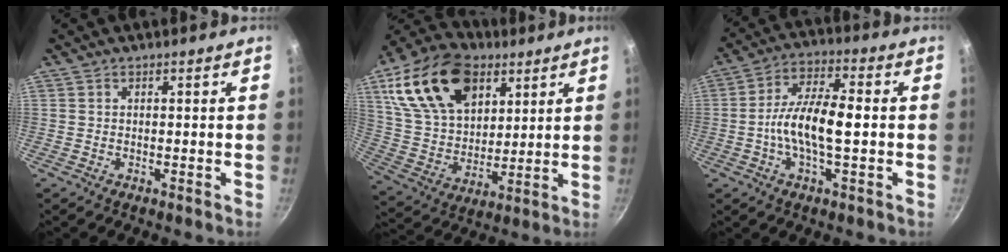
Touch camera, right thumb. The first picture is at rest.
{"total": 23.3, "force": [10.4, 14.7, 14.8], "torque": [-0.240, -0.024, 0.189]}
{"total": 11.4, "force": [-1.0, 4.2, 10.5], "torque": [-0.189, 0.024, -0.031]}